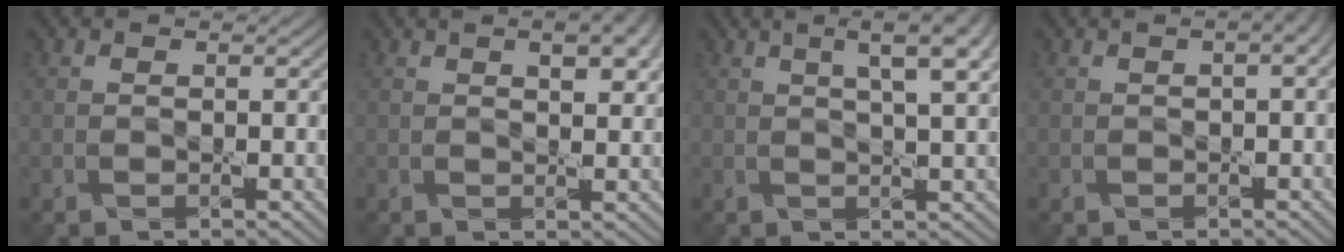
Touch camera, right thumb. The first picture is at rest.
{"total": 5.1, "force": [2.4, 1.9, 4.1], "torque": [-0.062, 0.005, 0.035]}
{"total": 8.2, "force": [3.6, 2.1, 7.1], "torque": [-0.085, 0.024, 0.041]}
{"total": 3.8, "force": [0.8, 1.6, 3.4], "torque": [-0.041, 0.007, 0.007]}